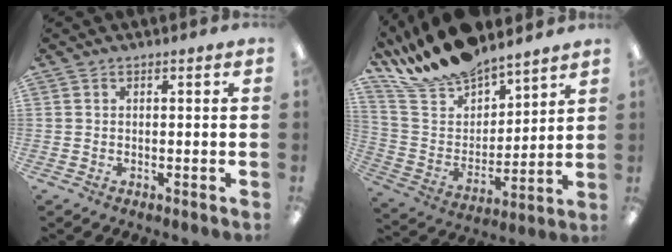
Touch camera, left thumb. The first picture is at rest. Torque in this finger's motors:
{"motor_torque": [1.17, -0.82, 1.39, -1.38, 0.22]}